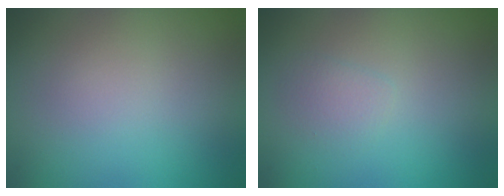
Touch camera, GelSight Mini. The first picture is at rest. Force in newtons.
{"total": 1.0, "press": 1.0, "slide": 0.1}